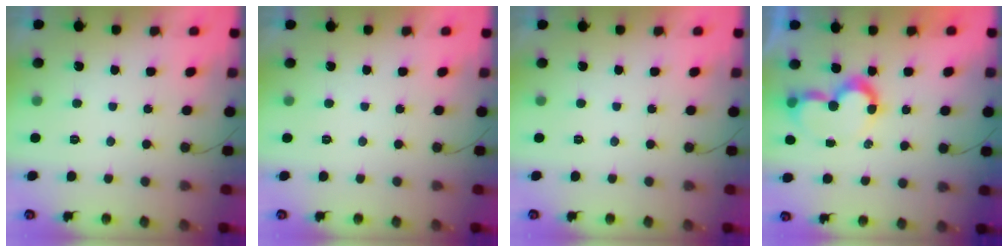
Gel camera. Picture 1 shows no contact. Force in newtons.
{"total": 1.9, "press": 1.9, "slide": 0.0}
{"total": 1.7, "press": 1.7, "slide": 0.1}
{"total": 8.8, "press": 8.7, "slide": 0.7}